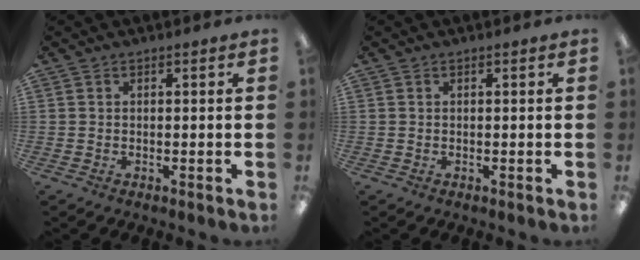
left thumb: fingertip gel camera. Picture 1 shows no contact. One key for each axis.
{"total": 0.0}